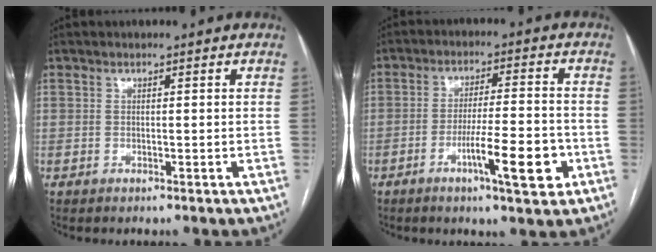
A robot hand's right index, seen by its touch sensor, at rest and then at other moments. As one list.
[{"total": 9.5, "force": [-4.0, 1.0, 8.6], "torque": [-0.141, -0.002, -0.060]}]